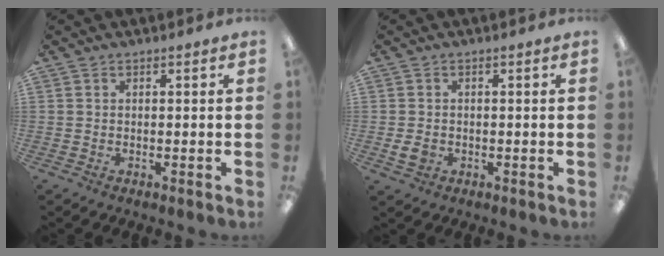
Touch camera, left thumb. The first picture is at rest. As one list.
[{"total": 3.2, "force": [-0.6, 2.7, 1.7], "torque": [-0.024, -0.002, -0.011]}]